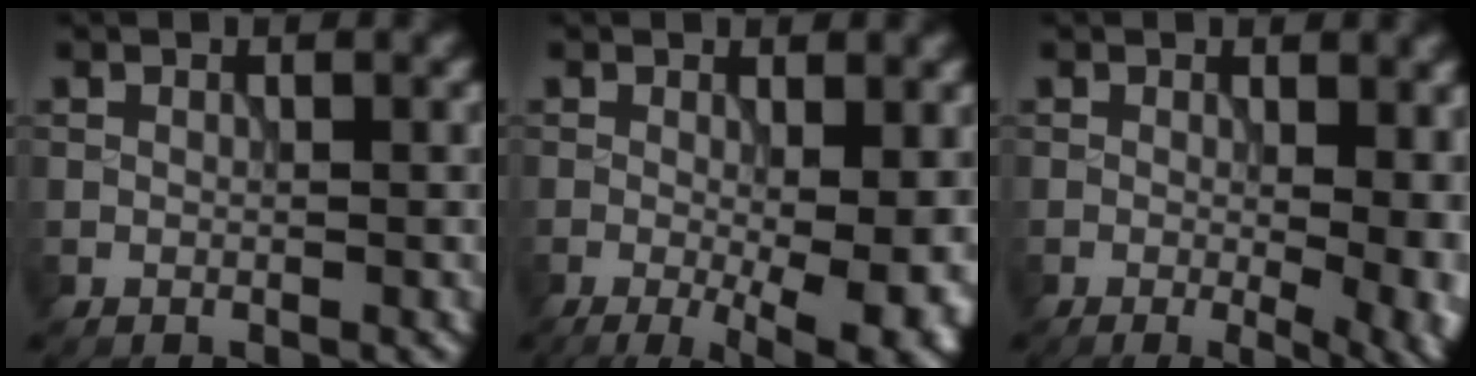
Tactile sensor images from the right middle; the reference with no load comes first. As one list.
[{"total": 8.1, "force": [-1.7, 3.0, 7.3], "torque": [-0.094, -0.015, -0.020]}, {"total": 6.6, "force": [-0.5, 3.1, 5.8], "torque": [-0.053, -0.008, -0.004]}]